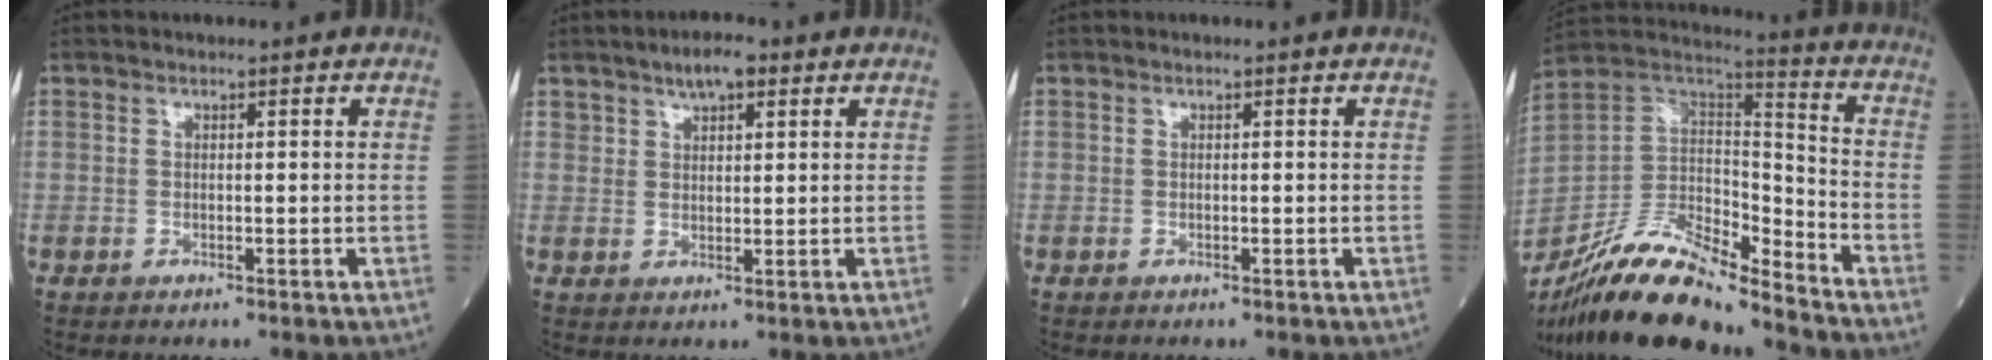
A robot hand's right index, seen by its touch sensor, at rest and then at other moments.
{"total": 4.2, "force": [2.7, 1.8, 2.7], "torque": [-0.044, 0.008, 0.045]}
{"total": 0.0}
{"total": 19.2, "force": [-16.2, 3.4, 9.7], "torque": [-0.197, 0.014, -0.300]}